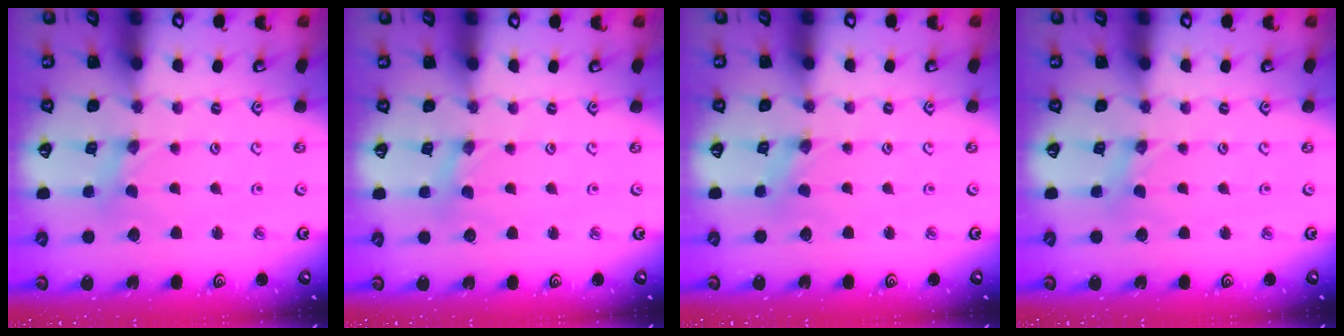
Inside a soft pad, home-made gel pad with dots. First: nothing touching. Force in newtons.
{"total": 0.5, "press": 0.5, "slide": 0.1}
{"total": 0.0}
{"total": 0.0}